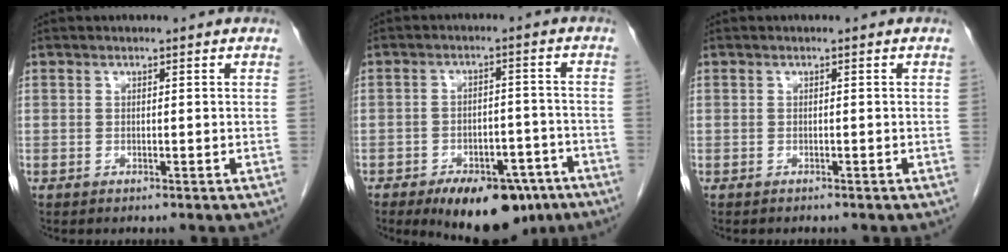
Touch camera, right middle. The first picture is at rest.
{"total": 13.7, "force": [-9.2, 6.3, 7.9], "torque": [-0.102, 0.008, -0.131]}
{"total": 0.9, "force": [-0.9, 0.3, 0.2], "torque": [-0.013, -0.001, -0.012]}